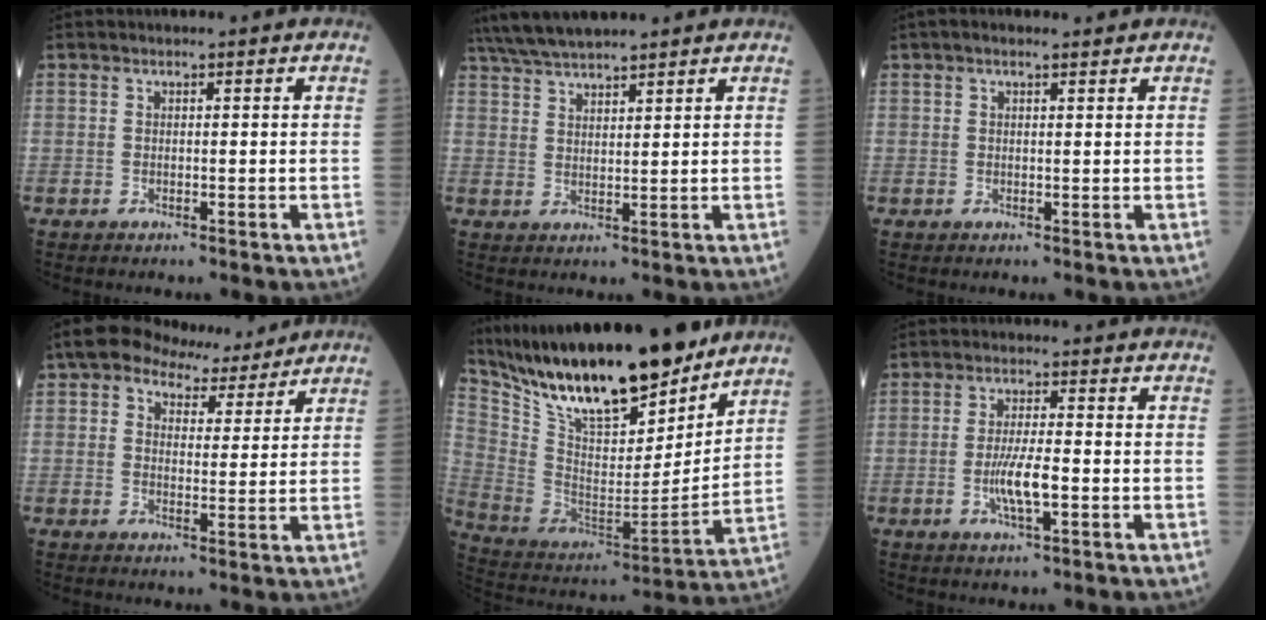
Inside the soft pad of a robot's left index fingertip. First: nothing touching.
{"total": 8.2, "force": [7.4, 0.7, 3.5], "torque": [-0.069, 0.034, 0.133]}
{"total": 1.9, "force": [1.3, 0.5, 1.2], "torque": [-0.027, 0.017, 0.021]}
{"total": 7.8, "force": [6.2, 3.8, 2.7], "torque": [-0.044, 0.027, 0.091]}
{"total": 24.7, "force": [20.0, 5.7, 13.2], "torque": [-0.243, -0.012, 0.345]}
{"total": 5.5, "force": [-1.4, 0.9, 5.2], "torque": [-0.107, -0.005, -0.027]}